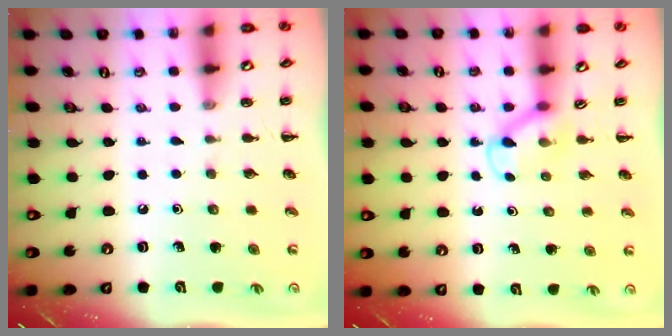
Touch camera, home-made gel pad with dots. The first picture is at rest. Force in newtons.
{"total": 3.4, "press": 3.1, "slide": 1.2}